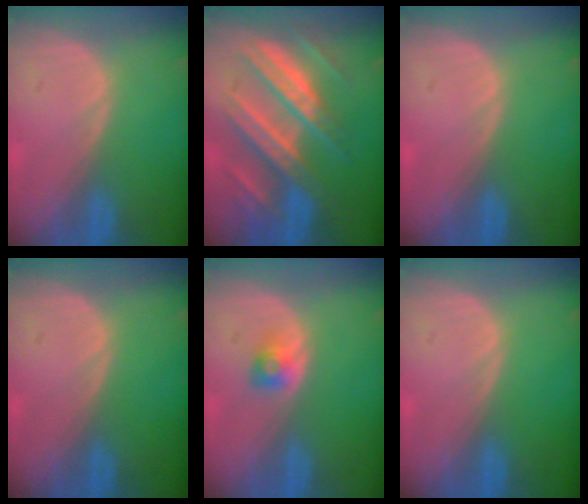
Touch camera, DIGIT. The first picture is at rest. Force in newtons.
{"total": 11.1, "press": 11.1, "slide": 1.0}
{"total": 0.0}
{"total": 0.0}
{"total": 2.2, "press": 2.2, "slide": 0.3}
{"total": 0.0}